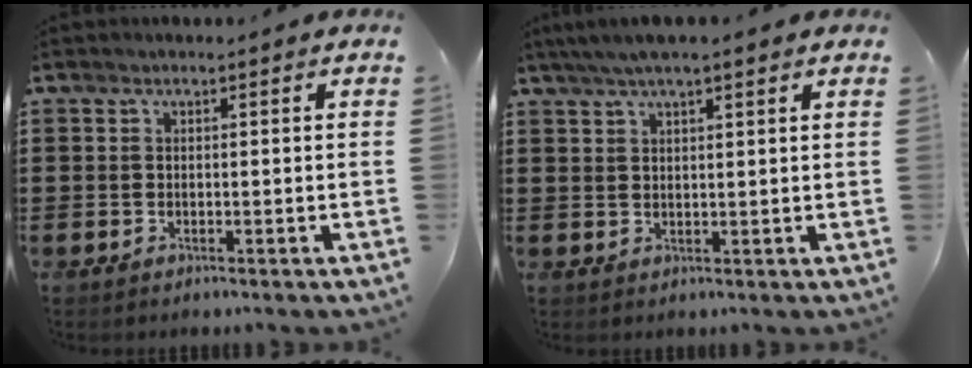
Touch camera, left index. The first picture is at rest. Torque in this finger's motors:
{"motor_torque": [1.39, -0.75, 0.90, 0.21]}